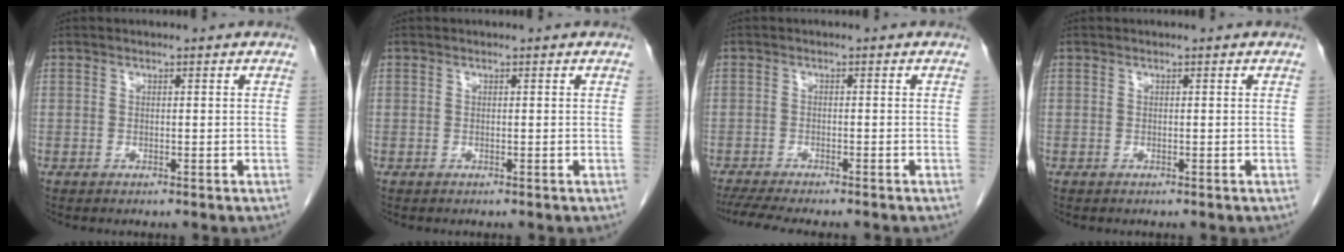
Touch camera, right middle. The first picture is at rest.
{"total": 0.0}
{"total": 8.3, "force": [-7.1, 0.7, 4.3], "torque": [-0.065, -0.015, -0.110]}
{"total": 0.0}